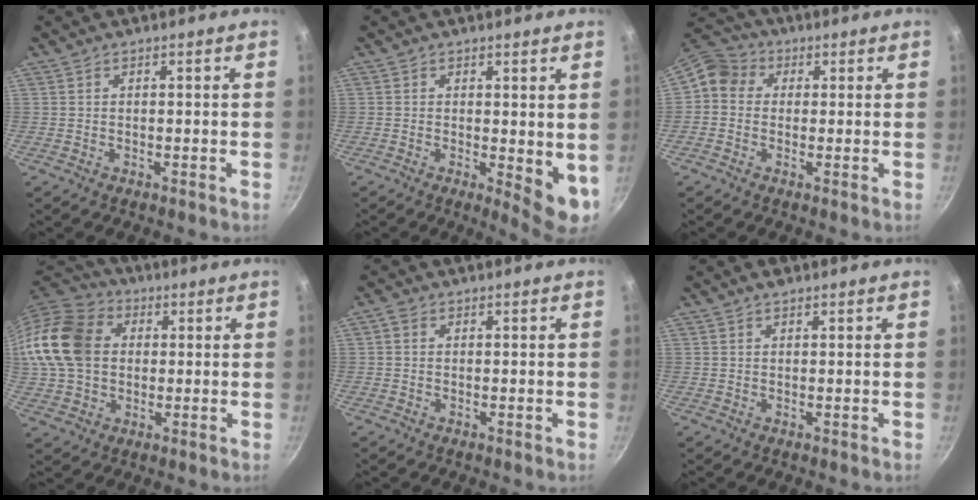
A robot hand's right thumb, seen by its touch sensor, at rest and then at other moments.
{"total": 6.5, "force": [0.1, 2.6, 6.0], "torque": [-0.067, -0.014, 0.004]}
{"total": 7.0, "force": [0.5, 6.2, 3.1], "torque": [-0.036, 0.021, -0.015]}
{"total": 17.9, "force": [2.4, 13.9, 11.0], "torque": [-0.210, 0.024, 0.034]}
{"total": 1.3, "force": [0.2, 1.1, 0.6], "torque": [-0.013, 0.006, 0.000]}
{"total": 1.5, "force": [1.0, 0.8, 0.8], "torque": [-0.007, -0.002, 0.014]}